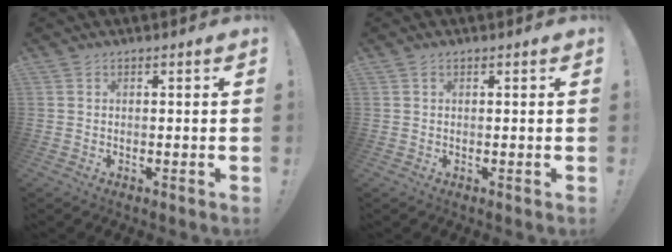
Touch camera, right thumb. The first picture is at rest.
{"total": 0.6, "force": [0.3, 0.3, 0.3], "torque": [0.000, -0.001, 0.004]}